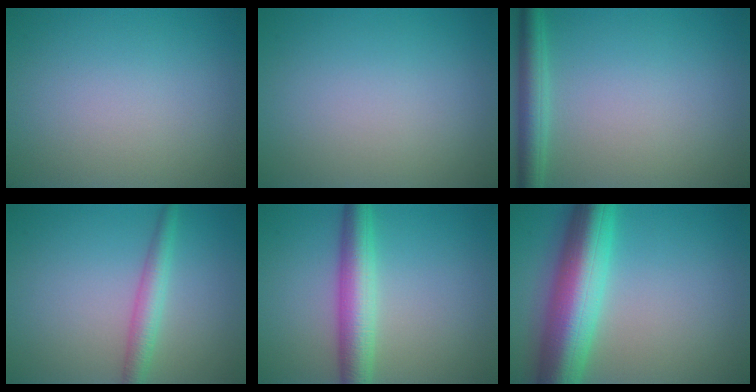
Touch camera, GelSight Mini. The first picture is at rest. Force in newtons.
{"total": 0.0}
{"total": 3.1, "press": 3.1, "slide": 0.2}
{"total": 2.7, "press": 2.7, "slide": 0.1}
{"total": 5.0, "press": 5.0, "slide": 0.1}
{"total": 10.1, "press": 10.1, "slide": 0.3}